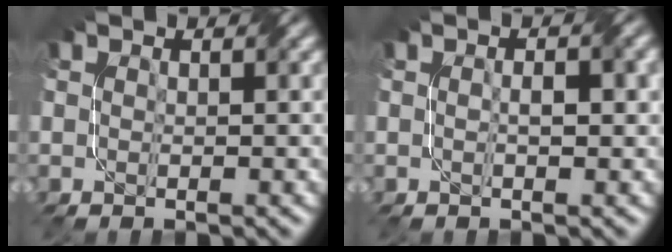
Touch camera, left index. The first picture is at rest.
{"total": 1.8, "force": [0.0, 0.5, 1.8], "torque": [-0.030, 0.003, 0.000]}